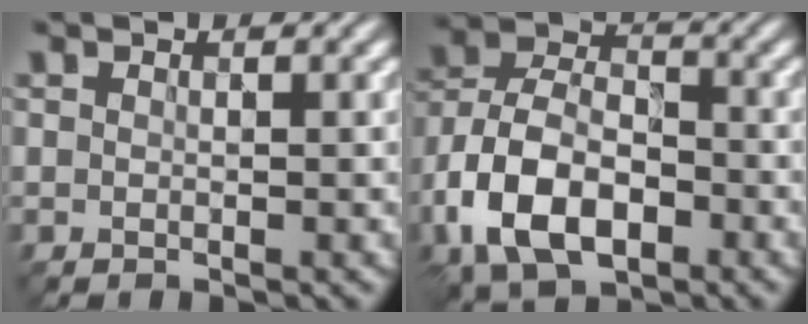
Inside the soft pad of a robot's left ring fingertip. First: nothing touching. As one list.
[{"total": 10.6, "force": [-4.4, 6.3, 7.3], "torque": [-0.156, -0.001, -0.095]}]